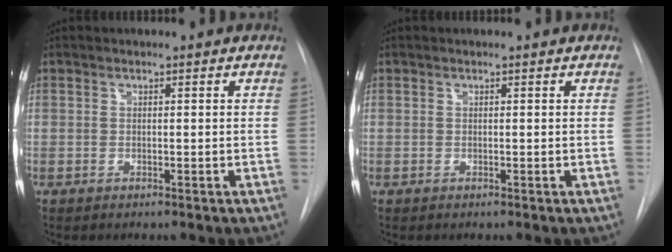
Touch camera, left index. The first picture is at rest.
{"total": 0.0}